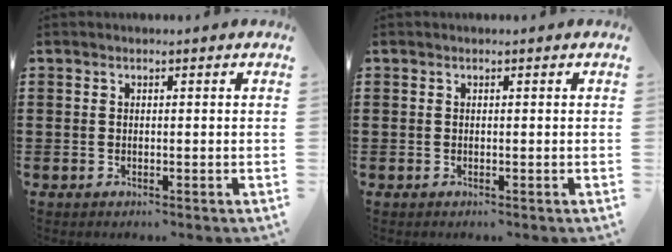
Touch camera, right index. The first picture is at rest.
{"total": 0.0}